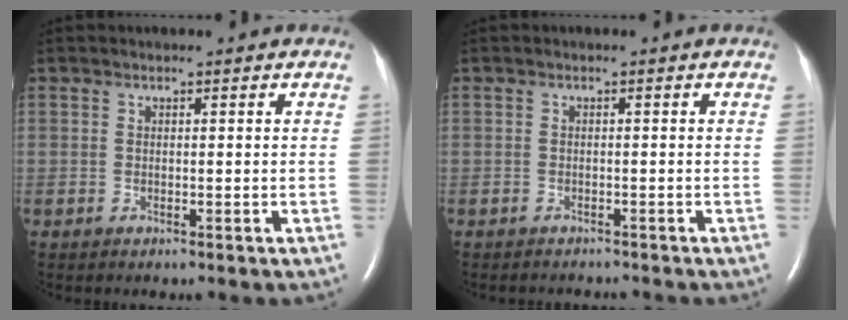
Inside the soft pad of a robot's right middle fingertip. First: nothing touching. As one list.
[{"total": 2.7, "force": [-2.7, 0.4, 0.5], "torque": [-0.006, -0.005, -0.032]}]